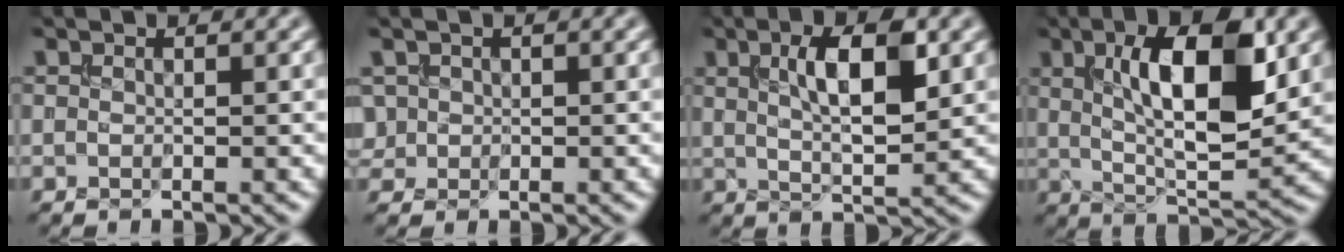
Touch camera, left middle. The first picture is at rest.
{"total": 1.4, "force": [0.1, 1.4, 0.3], "torque": [-0.001, -0.003, 0.006]}
{"total": 5.7, "force": [1.7, 1.8, 5.1], "torque": [-0.090, 0.004, 0.029]}
{"total": 10.0, "force": [2.6, 3.5, 9.0], "torque": [-0.138, 0.003, 0.042]}